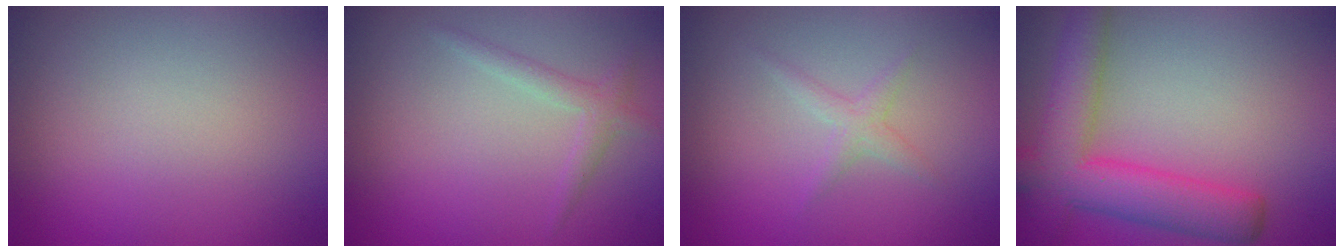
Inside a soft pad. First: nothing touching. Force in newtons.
{"total": 1.6, "press": 1.6, "slide": 0.1}
{"total": 1.8, "press": 1.8, "slide": 0.1}
{"total": 7.6, "press": 7.6, "slide": 0.4}